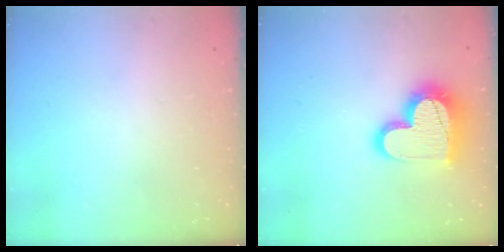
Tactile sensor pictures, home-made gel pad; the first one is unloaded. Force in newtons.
{"total": 18.9, "press": 18.9, "slide": 1.4}